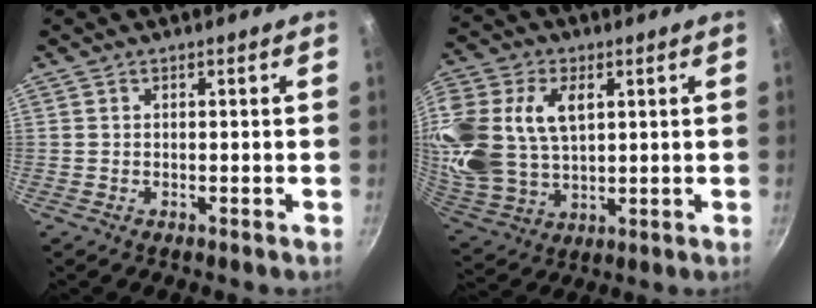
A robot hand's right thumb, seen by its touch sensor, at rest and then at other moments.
{"total": 21.5, "force": [5.9, 14.5, 14.7], "torque": [-0.336, 0.000, 0.119]}